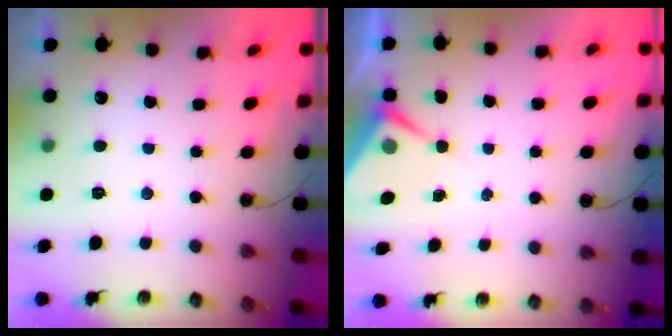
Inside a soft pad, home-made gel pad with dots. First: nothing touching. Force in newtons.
{"total": 6.0, "press": 5.9, "slide": 0.7}